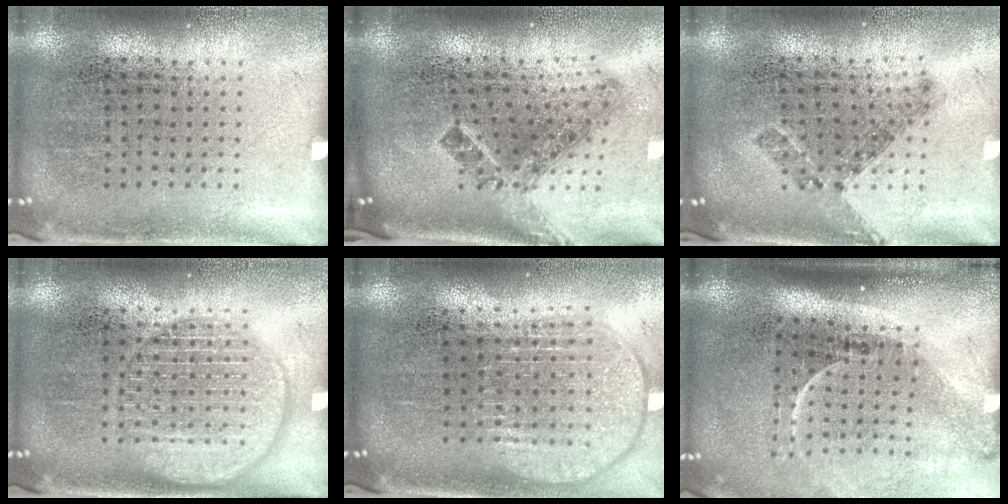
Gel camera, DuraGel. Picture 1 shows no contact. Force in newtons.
{"total": 1.9, "press": 1.3, "slide": 1.4}
{"total": 0.8, "press": 0.8, "slide": 0.3}
{"total": 2.3, "press": 2.3, "slide": 0.3}
{"total": 1.9, "press": 1.5, "slide": 1.1}
{"total": 2.2, "press": 1.6, "slide": 1.6}